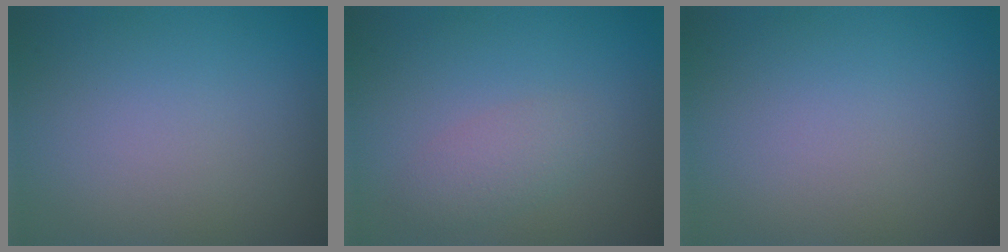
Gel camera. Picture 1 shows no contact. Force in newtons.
{"total": 2.1, "press": 2.1, "slide": 0.0}
{"total": 0.0}